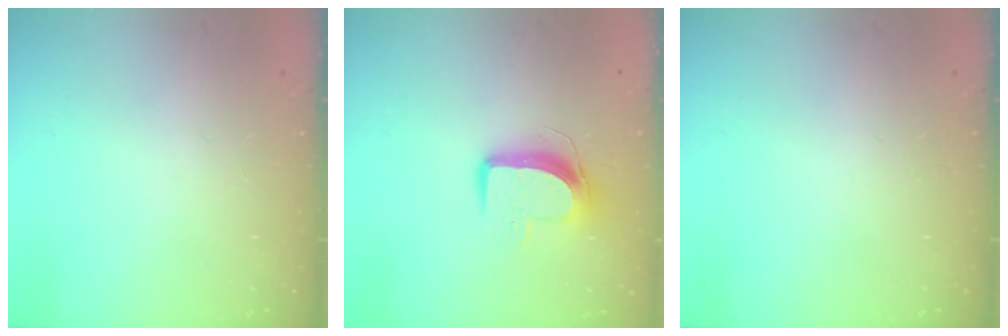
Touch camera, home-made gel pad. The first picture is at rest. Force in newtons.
{"total": 9.7, "press": 9.7, "slide": 0.6}
{"total": 0.0}